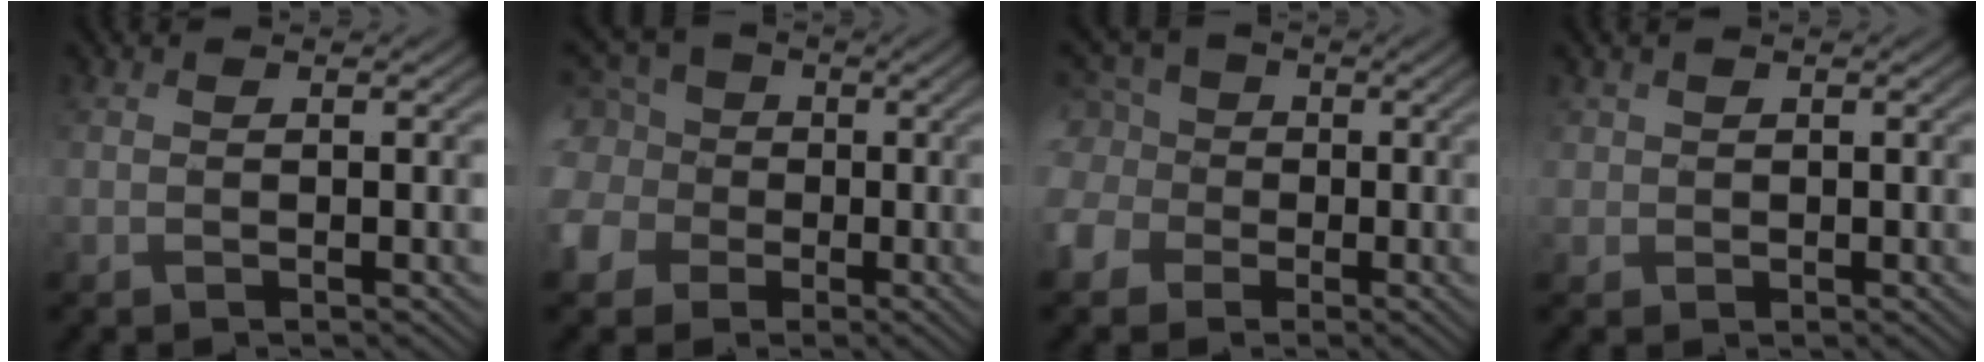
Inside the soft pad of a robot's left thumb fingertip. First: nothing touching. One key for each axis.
{"total": 9.9, "fx": -0.9, "fy": 8.8, "fz": 4.5, "tx": -0.162, "ty": -0.007, "tz": -0.030}
{"total": 7.6, "fx": -1.3, "fy": 6.7, "fz": 3.3, "tx": -0.117, "ty": 0.005, "tz": -0.043}
{"total": 2.1, "fx": 0.6, "fy": 2.0, "fz": 0.2, "tx": -0.011, "ty": -0.004, "tz": 0.008}